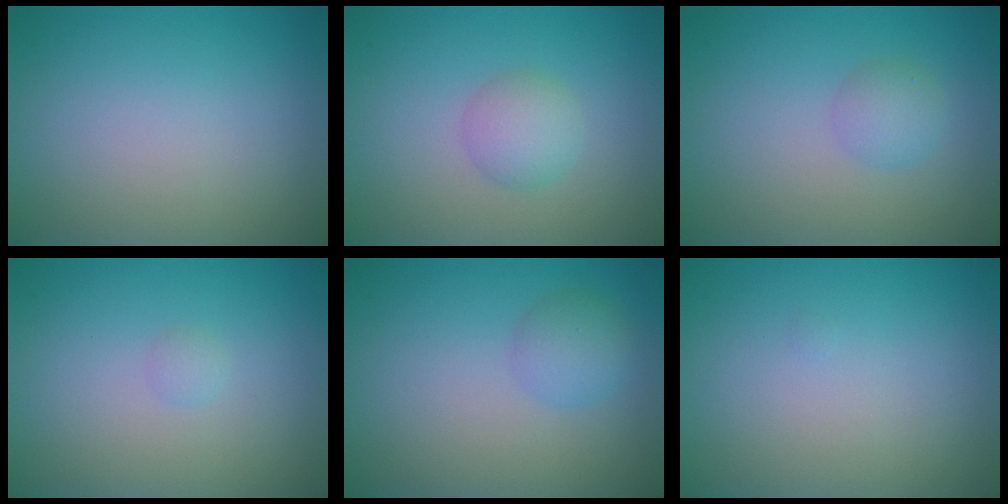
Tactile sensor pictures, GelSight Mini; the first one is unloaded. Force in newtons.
{"total": 2.4, "press": 2.4, "slide": 0.1}
{"total": 1.8, "press": 1.8, "slide": 0.0}
{"total": 0.6, "press": 0.6, "slide": 0.0}
{"total": 2.1, "press": 2.1, "slide": 0.1}
{"total": 0.0}